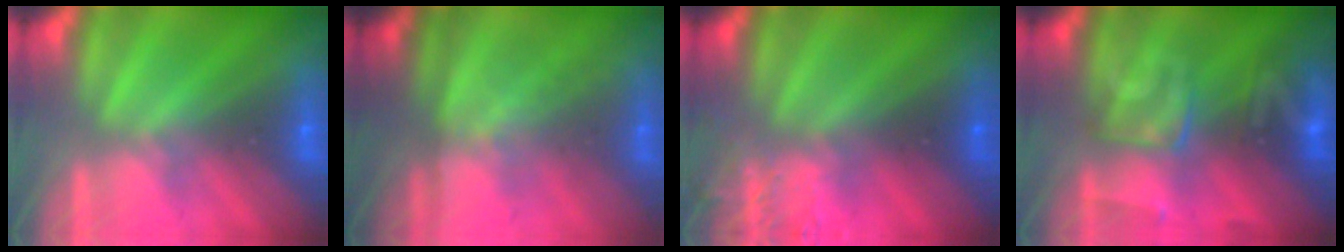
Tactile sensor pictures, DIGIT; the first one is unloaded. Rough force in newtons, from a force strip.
{"total": 1.3}
{"total": 3.5}
{"total": 2.8}